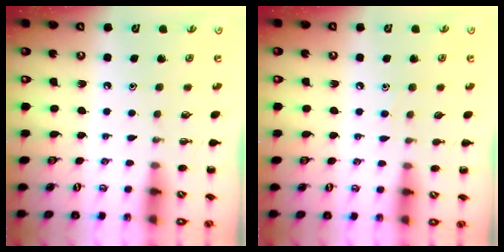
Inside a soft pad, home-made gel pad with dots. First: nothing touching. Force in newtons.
{"total": 2.5, "press": 2.3, "slide": 1.0}